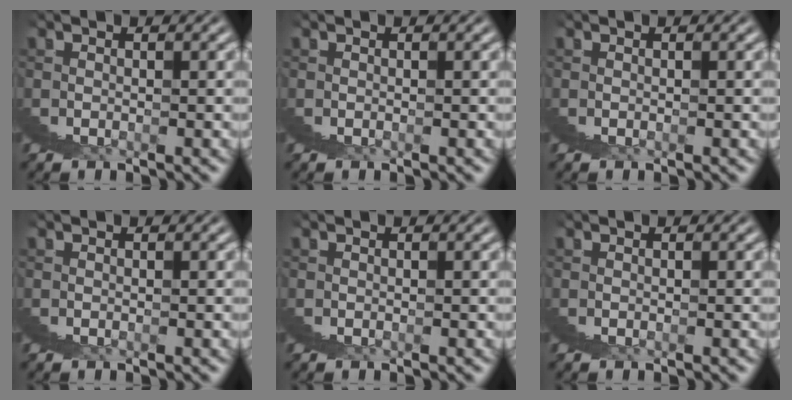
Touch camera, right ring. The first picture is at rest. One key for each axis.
{"total": 0.0}
{"total": 0.0}
{"total": 0.0}
{"total": 0.0}
{"total": 0.0}